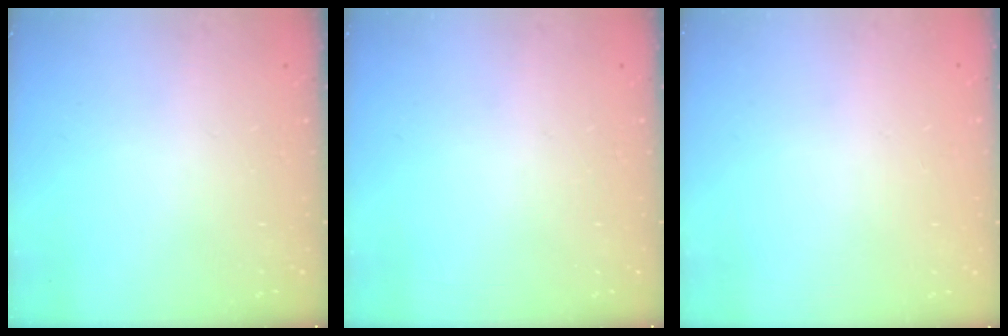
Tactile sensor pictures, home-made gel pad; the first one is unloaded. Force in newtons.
{"total": 0.0}
{"total": 0.0}